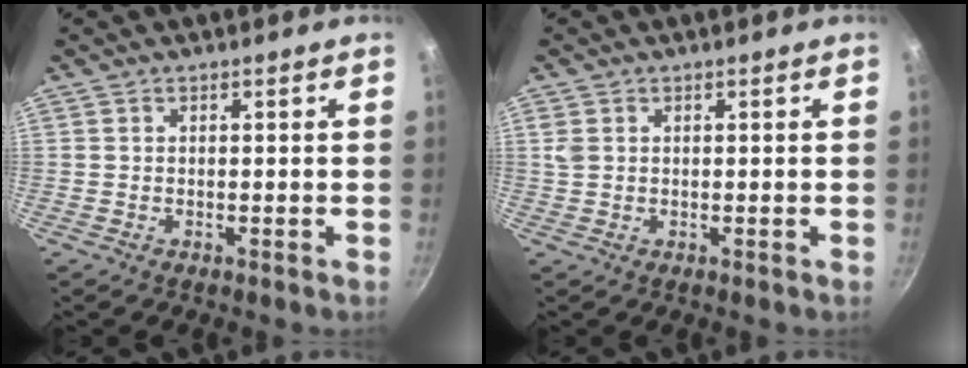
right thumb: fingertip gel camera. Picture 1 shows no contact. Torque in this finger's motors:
{"motor_torque": [0.47, 0.91, 0.58, 0.39, -0.04]}